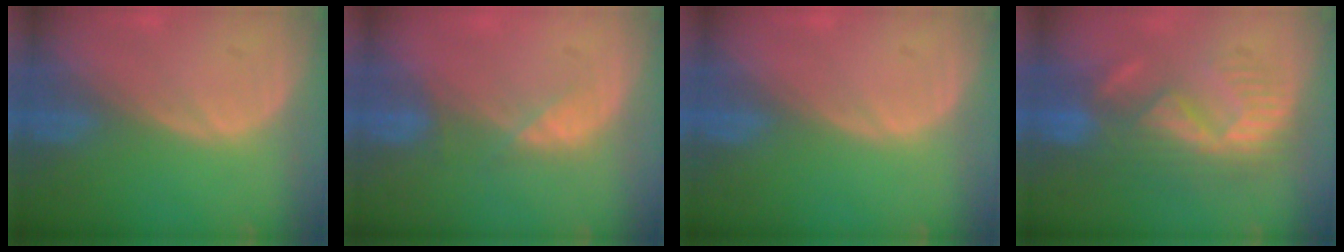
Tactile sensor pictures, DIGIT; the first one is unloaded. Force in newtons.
{"total": 2.6, "press": 2.5, "slide": 0.8}
{"total": 0.0}
{"total": 9.0, "press": 8.4, "slide": 3.2}